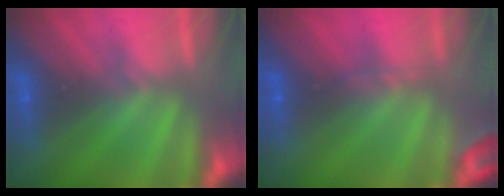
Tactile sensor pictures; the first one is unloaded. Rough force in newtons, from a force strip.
{"total": 2.8}